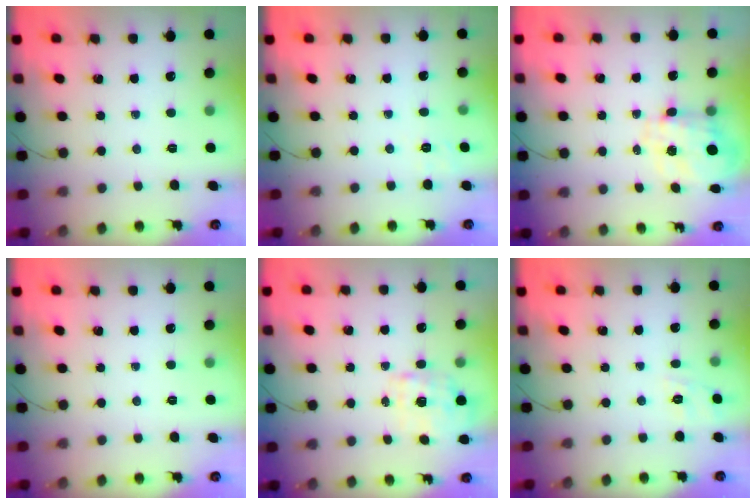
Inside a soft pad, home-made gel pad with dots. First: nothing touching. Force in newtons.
{"total": 1.9, "press": 0.8, "slide": 1.7}
{"total": 7.6, "press": 7.5, "slide": 1.2}
{"total": 0.0}
{"total": 1.9, "press": 1.8, "slide": 0.5}
{"total": 8.7, "press": 8.5, "slide": 1.8}